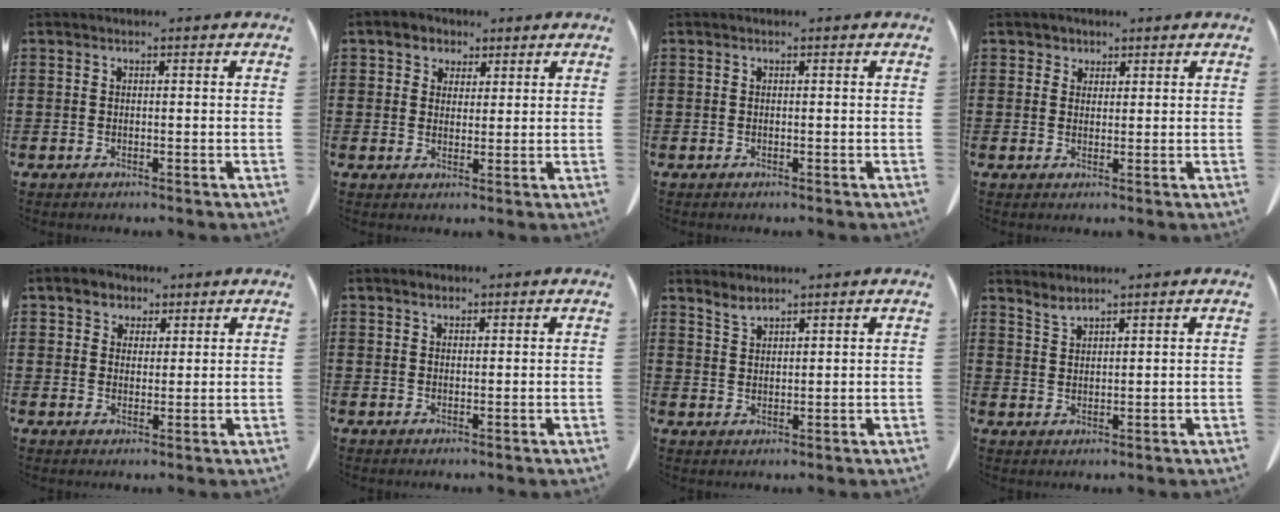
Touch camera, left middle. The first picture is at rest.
{"total": 3.2, "force": [2.1, 2.3, 0.5], "torque": [-0.015, 0.009, 0.037]}
{"total": 0.0}
{"total": 1.9, "force": [1.4, 1.2, 0.0], "torque": [-0.001, 0.002, 0.027]}
{"total": 3.5, "force": [2.4, 2.4, 0.8], "torque": [-0.021, 0.009, 0.042]}
{"total": 1.4, "force": [1.0, 0.8, 0.6], "torque": [-0.007, -0.002, 0.019]}
{"total": 2.1, "force": [2.0, 0.4, 0.7], "torque": [-0.018, -0.002, 0.040]}
{"total": 1.9, "force": [1.9, -0.1, 0.4], "torque": [-0.014, -0.005, 0.037]}